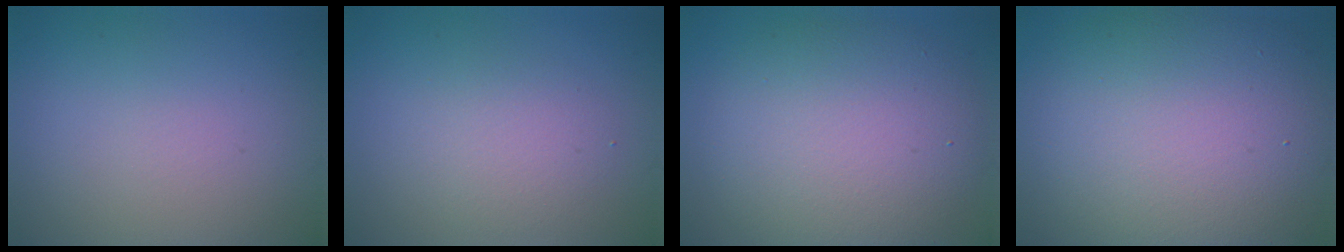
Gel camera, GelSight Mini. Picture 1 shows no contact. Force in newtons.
{"total": 2.4, "press": 2.4, "slide": 0.2}
{"total": 8.5, "press": 8.5, "slide": 0.3}
{"total": 13.8, "press": 13.8, "slide": 0.7}